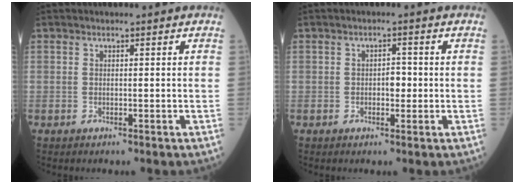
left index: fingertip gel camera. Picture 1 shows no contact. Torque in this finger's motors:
{"motor_torque": [-0.03, 0.08, -0.01, 0.00]}